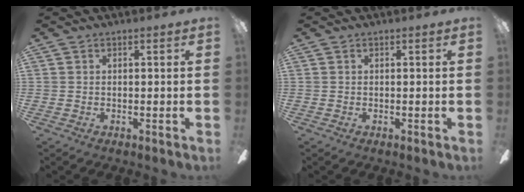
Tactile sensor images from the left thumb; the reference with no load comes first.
{"total": 0.0}